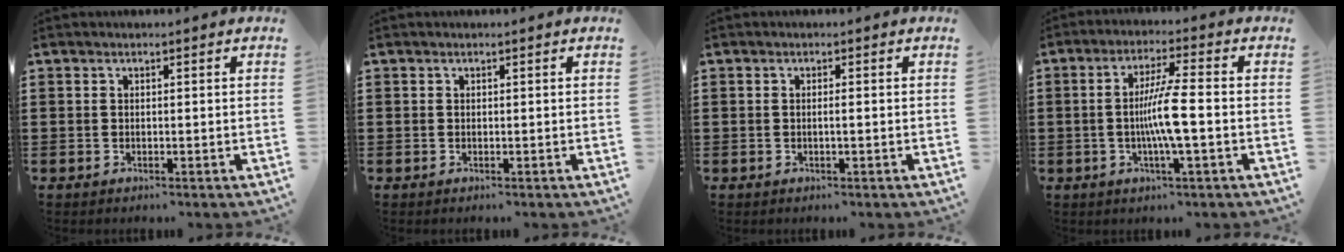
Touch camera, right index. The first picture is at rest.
{"total": 0.0}
{"total": 0.9, "force": [-0.2, -0.1, 0.9], "torque": [-0.017, -0.006, -0.002]}
{"total": 7.1, "force": [-1.1, 0.1, 7.0], "torque": [-0.128, -0.009, -0.026]}